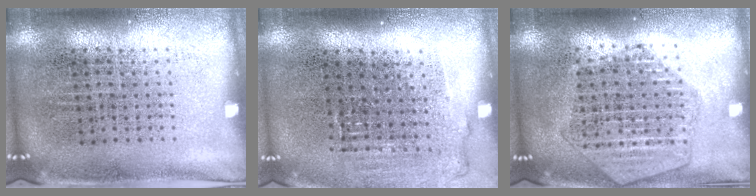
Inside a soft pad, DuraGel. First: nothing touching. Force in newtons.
{"total": 1.1, "press": 1.1, "slide": 0.4}
{"total": 1.9, "press": 1.8, "slide": 0.6}